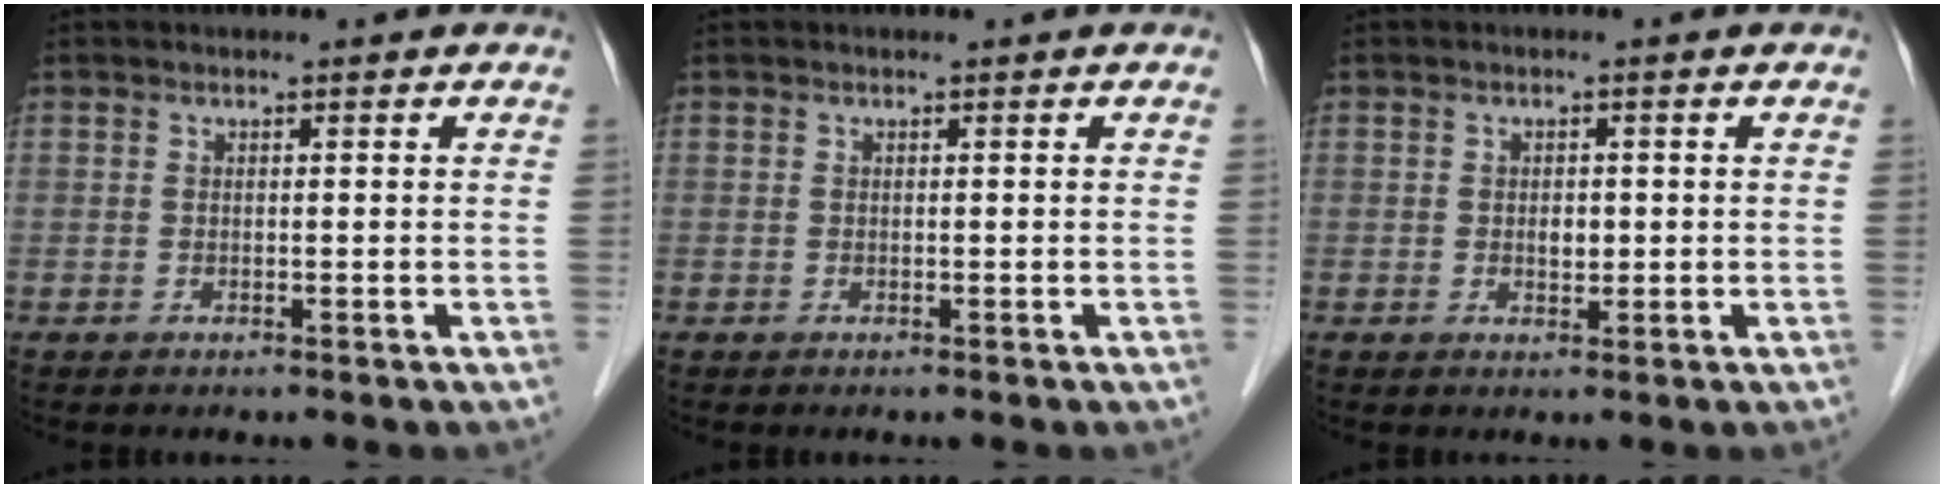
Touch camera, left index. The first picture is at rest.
{"total": 0.0}
{"total": 1.8, "force": [0.0, 1.1, 1.4], "torque": [-0.023, 0.000, 0.001]}